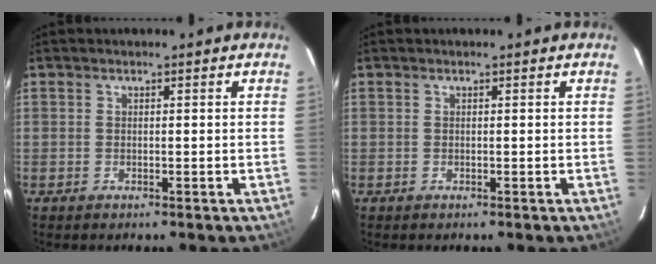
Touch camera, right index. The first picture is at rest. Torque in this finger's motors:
{"motor_torque": [0.00, 0.00, 0.02, 0.00]}